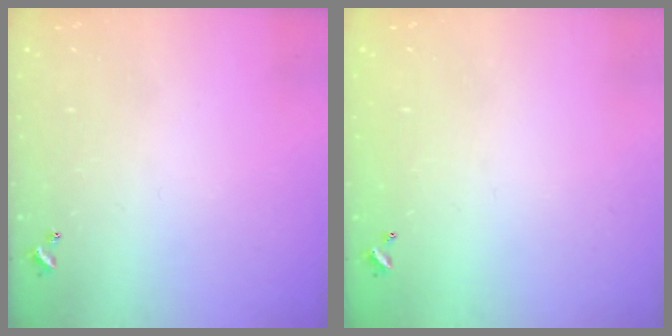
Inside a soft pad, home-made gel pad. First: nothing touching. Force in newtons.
{"total": 2.8, "press": 2.8, "slide": 0.1}